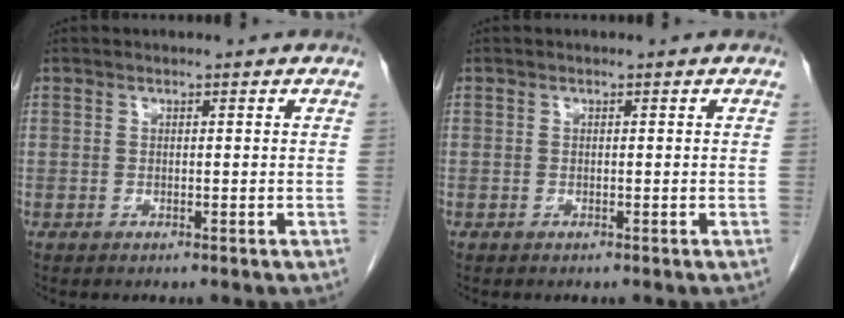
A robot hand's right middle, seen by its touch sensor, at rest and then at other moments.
{"total": 0.0}